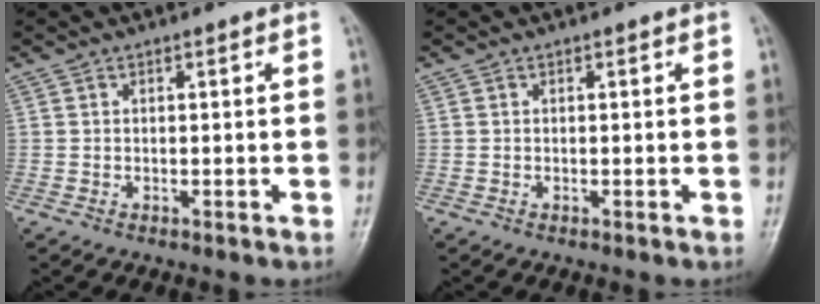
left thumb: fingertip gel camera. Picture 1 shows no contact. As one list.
[{"total": 0.0}]